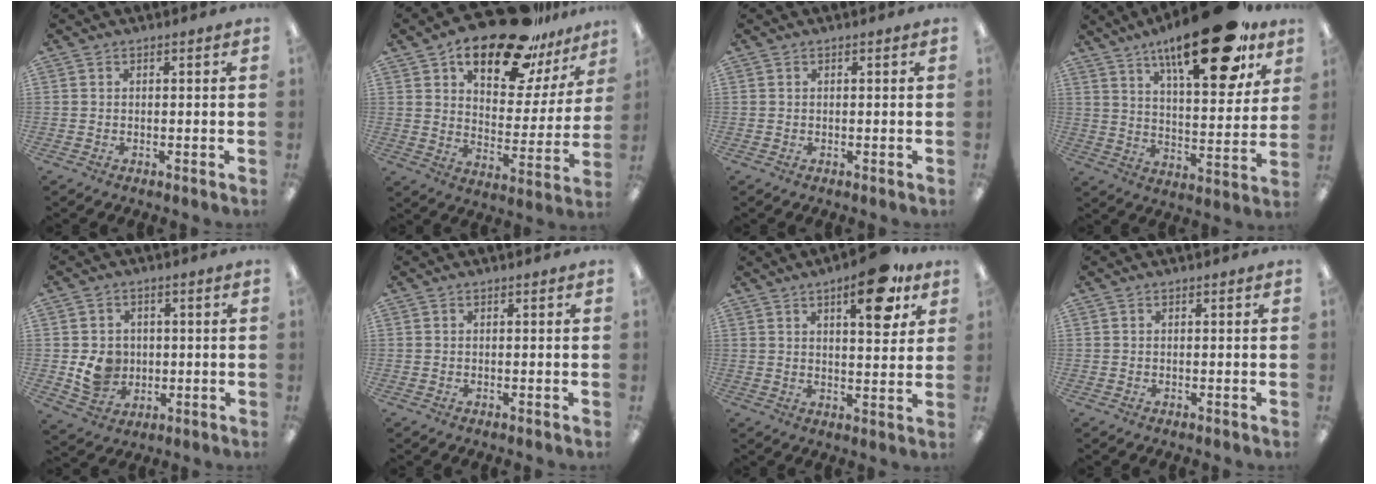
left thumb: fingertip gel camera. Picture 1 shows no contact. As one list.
[{"total": 21.5, "force": [15.6, 8.4, 12.1], "torque": [-0.181, -0.095, 0.263]}, {"total": 0.0}, {"total": 24.6, "force": [15.9, 8.3, 16.9], "torque": [-0.245, -0.091, 0.254]}, {"total": 7.5, "force": [-0.4, 6.9, 3.0], "torque": [-0.054, 0.008, -0.003]}, {"total": 0.0}, {"total": 13.7, "force": [7.6, 5.0, 10.2], "torque": [-0.119, -0.041, 0.116]}, {"total": 0.0}]